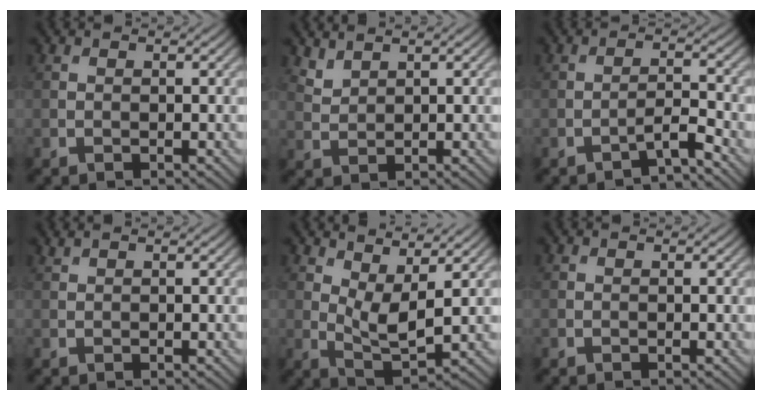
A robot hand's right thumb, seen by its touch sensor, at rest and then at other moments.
{"total": 2.3, "force": [2.0, 0.7, 0.7], "torque": [-0.025, 0.000, 0.051]}
{"total": 2.7, "force": [-2.2, 0.3, 1.5], "torque": [-0.027, 0.010, -0.048]}
{"total": 0.7, "force": [0.6, 0.0, 0.3], "torque": [-0.008, 0.006, 0.014]}
{"total": 5.3, "force": [2.8, 2.0, 4.0], "torque": [-0.087, -0.004, 0.056]}
{"total": 0.0}